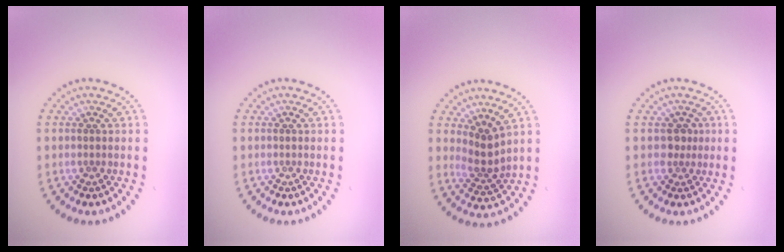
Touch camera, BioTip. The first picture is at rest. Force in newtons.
{"total": 0.0}
{"total": 2.6, "press": 1.9, "slide": 1.7}
{"total": 1.3, "press": 1.0, "slide": 0.8}